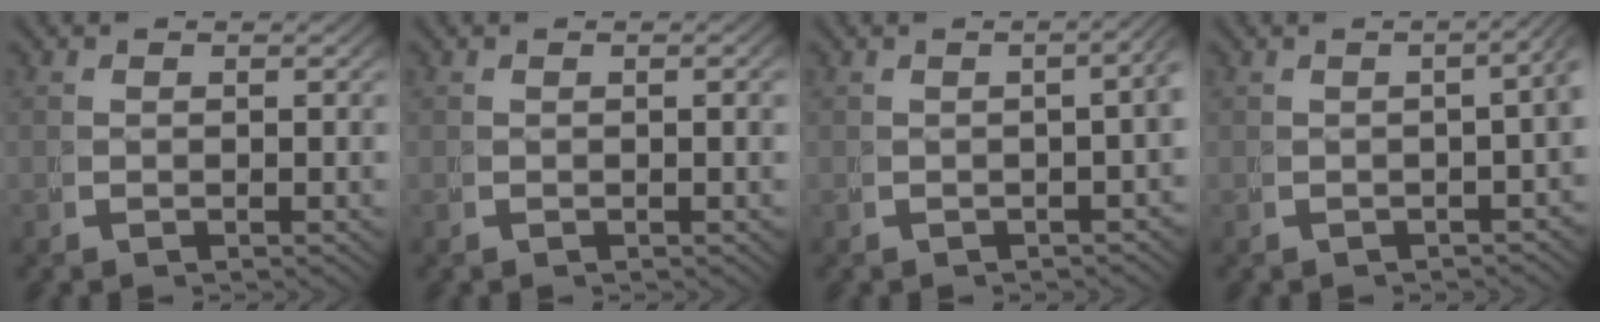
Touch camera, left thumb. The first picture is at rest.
{"total": 0.7, "force": [0.0, 0.1, 0.7], "torque": [-0.012, 0.001, 0.000]}
{"total": 5.0, "force": [-0.2, 2.2, 4.6], "torque": [-0.046, 0.021, -0.011]}
{"total": 5.6, "force": [0.1, 2.7, 4.9], "torque": [-0.048, 0.027, -0.010]}